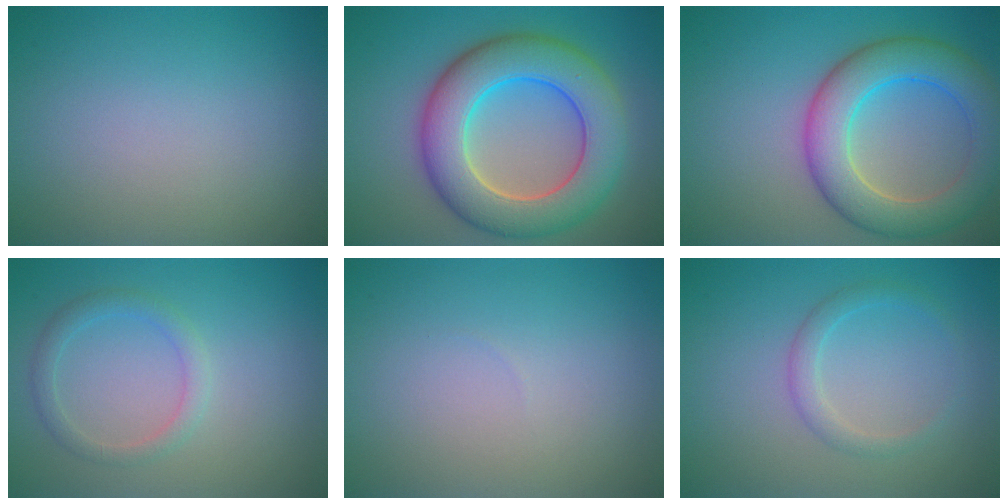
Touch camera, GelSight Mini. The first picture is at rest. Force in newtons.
{"total": 9.8, "press": 9.8, "slide": 0.6}
{"total": 7.4, "press": 7.4, "slide": 0.2}
{"total": 1.9, "press": 1.9, "slide": 0.1}
{"total": 0.0}
{"total": 1.8, "press": 1.7, "slide": 0.1}